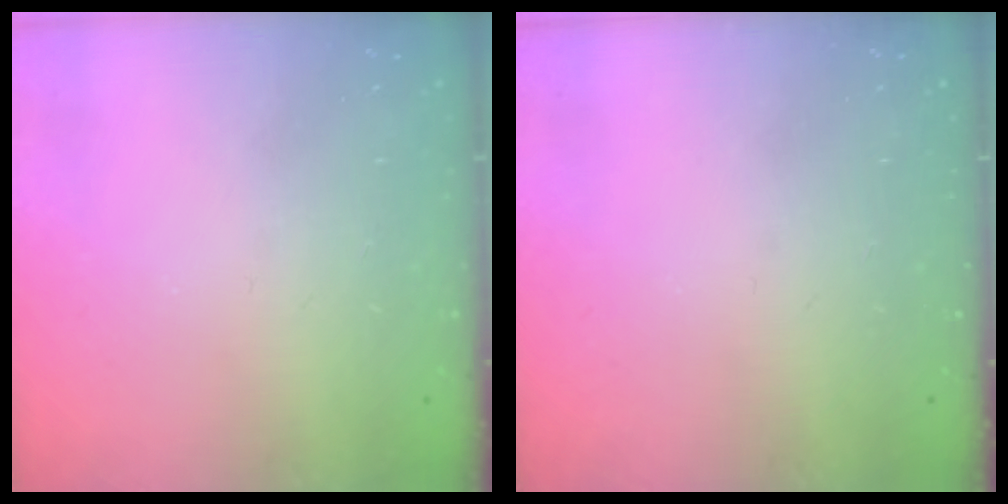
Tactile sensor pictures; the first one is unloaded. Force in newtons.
{"total": 0.0}